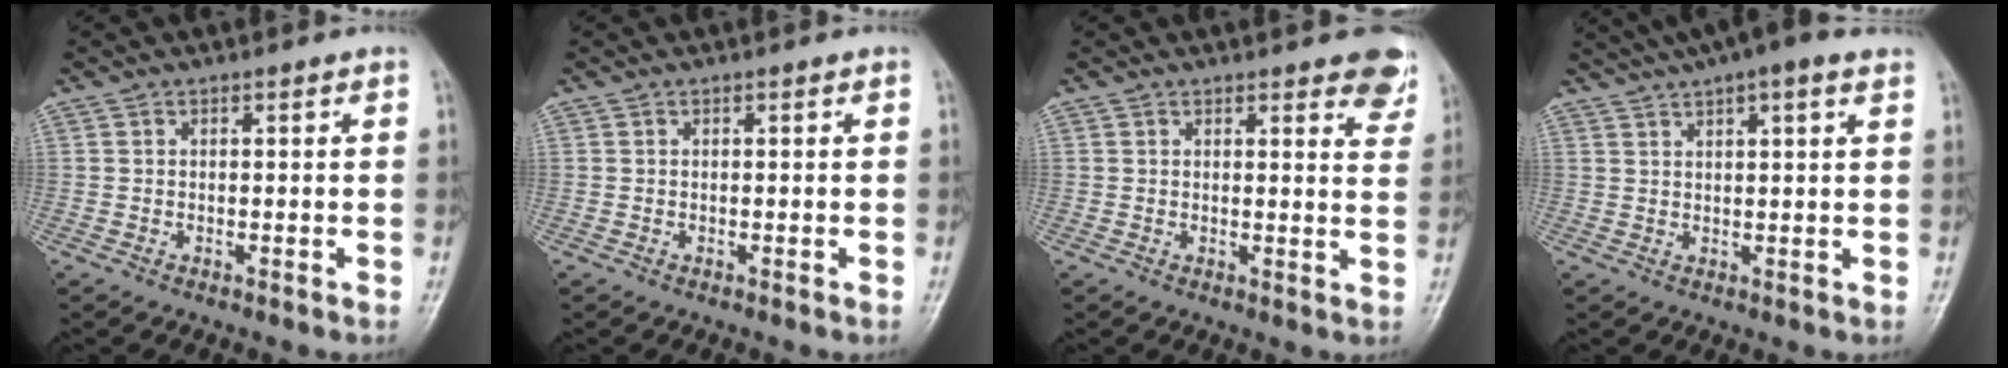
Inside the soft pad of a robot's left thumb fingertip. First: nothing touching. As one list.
[{"total": 0.0}, {"total": 7.3, "force": [5.2, 2.3, 4.5], "torque": [-0.025, -0.025, 0.051]}, {"total": 10.8, "force": [7.3, 2.5, 7.6], "torque": [-0.110, 0.024, 0.109]}]